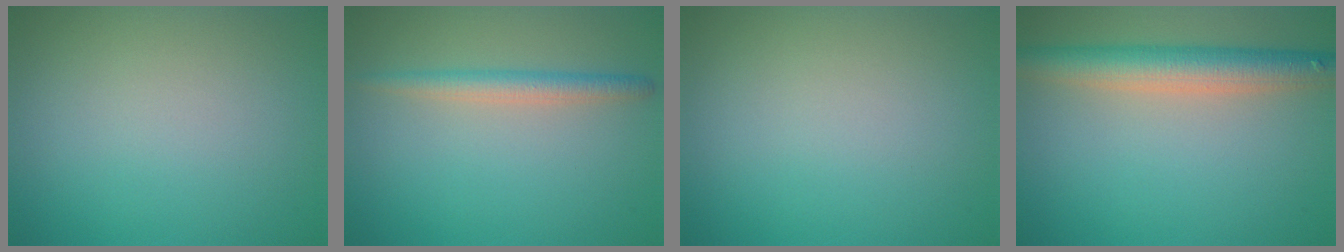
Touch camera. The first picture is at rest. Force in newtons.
{"total": 2.3, "press": 2.3, "slide": 0.1}
{"total": 0.0}
{"total": 5.4, "press": 5.4, "slide": 0.2}